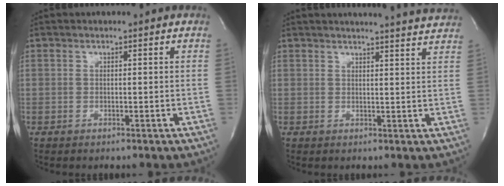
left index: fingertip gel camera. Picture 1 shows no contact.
{"total": 12.3, "force": [11.8, -0.4, 3.5], "torque": [-0.048, -0.026, 0.127]}